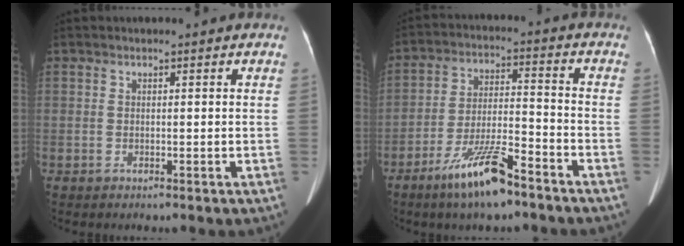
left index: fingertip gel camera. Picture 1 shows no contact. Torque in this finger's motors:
{"motor_torque": [1.17, 0.97, 0.40, 0.07]}